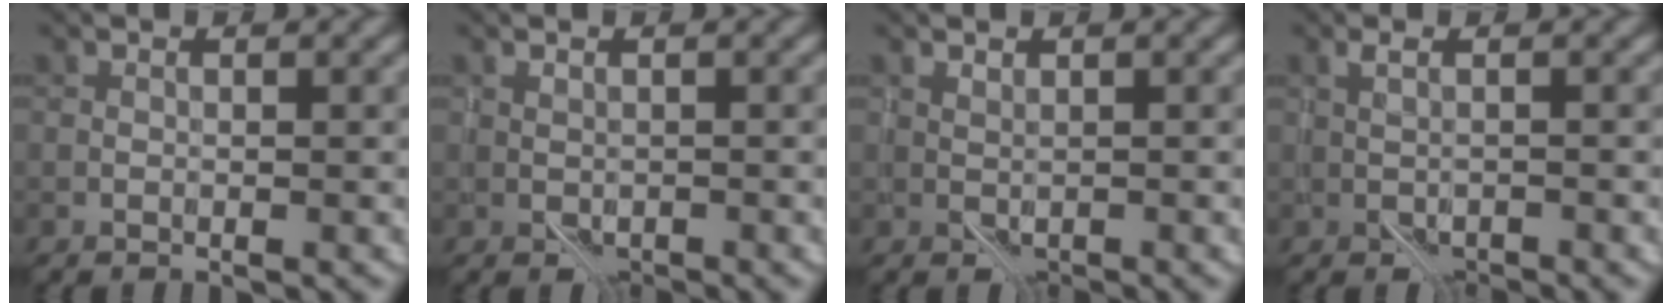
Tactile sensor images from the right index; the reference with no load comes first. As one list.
[{"total": 1.2, "force": [-0.4, 0.9, 0.8], "torque": [-0.015, -0.004, -0.006]}, {"total": 1.1, "force": [0.1, 0.7, 0.8], "torque": [-0.014, -0.002, 0.005]}, {"total": 1.8, "force": [-0.9, 0.7, 1.4], "torque": [-0.034, -0.001, -0.018]}]